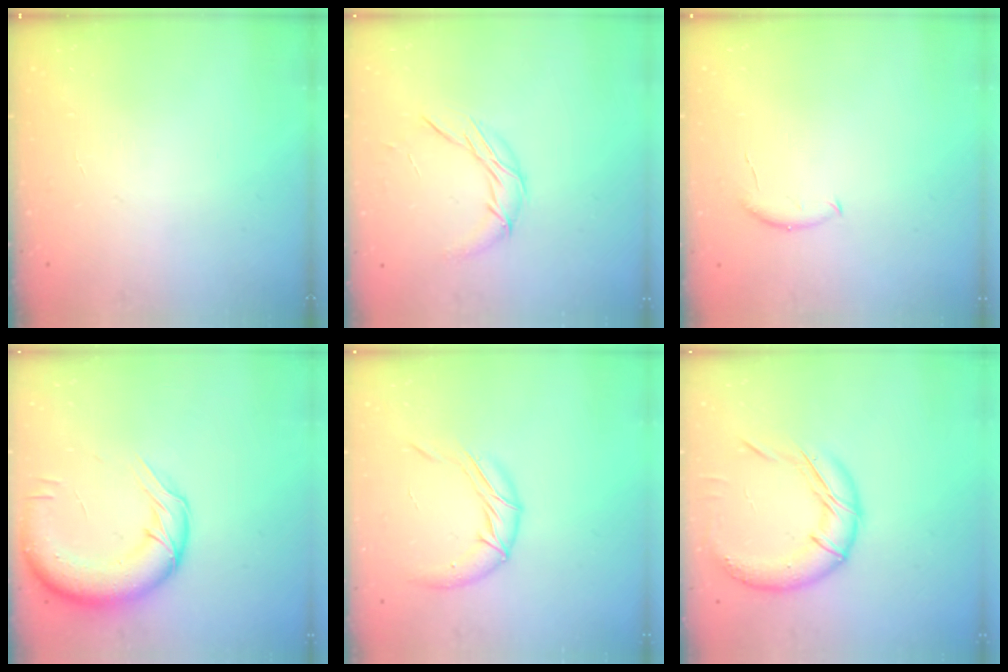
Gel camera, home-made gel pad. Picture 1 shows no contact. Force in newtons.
{"total": 7.9, "press": 7.9, "slide": 0.2}
{"total": 5.3, "press": 5.2, "slide": 0.6}
{"total": 15.7, "press": 15.3, "slide": 3.6}
{"total": 10.8, "press": 10.7, "slide": 1.3}
{"total": 15.8, "press": 15.7, "slide": 1.7}